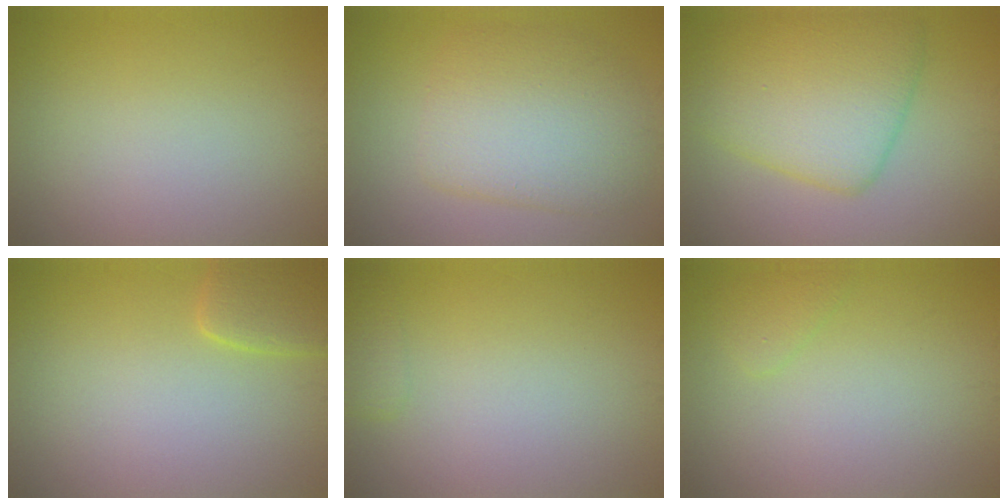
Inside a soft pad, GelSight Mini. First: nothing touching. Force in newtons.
{"total": 6.0, "press": 6.0, "slide": 0.3}
{"total": 7.2, "press": 7.2, "slide": 0.1}
{"total": 2.6, "press": 2.6, "slide": 0.3}
{"total": 1.1, "press": 1.1, "slide": 0.1}
{"total": 1.2, "press": 1.2, "slide": 0.1}